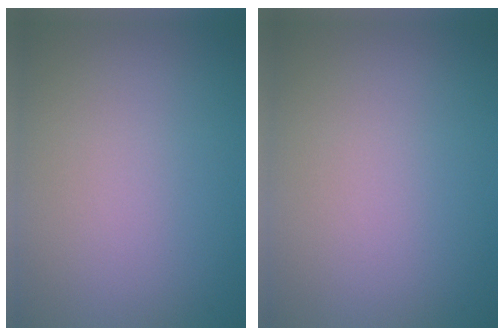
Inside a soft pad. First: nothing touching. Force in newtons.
{"total": 0.0}